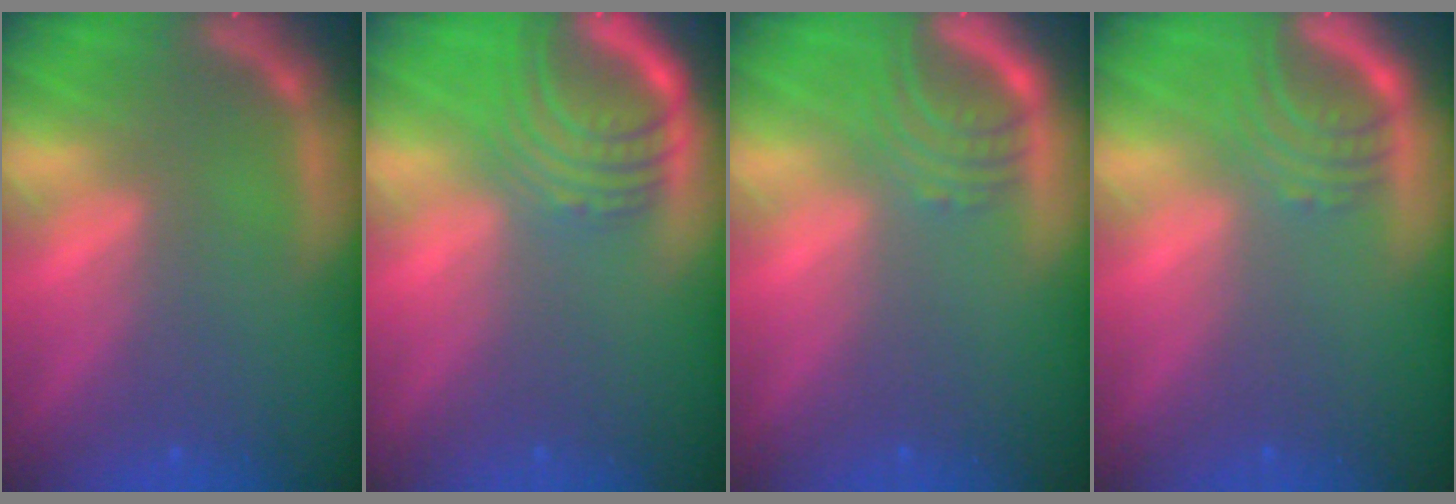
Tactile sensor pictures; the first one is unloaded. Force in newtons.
{"total": 7.1}
{"total": 3.9}
{"total": 3.9}